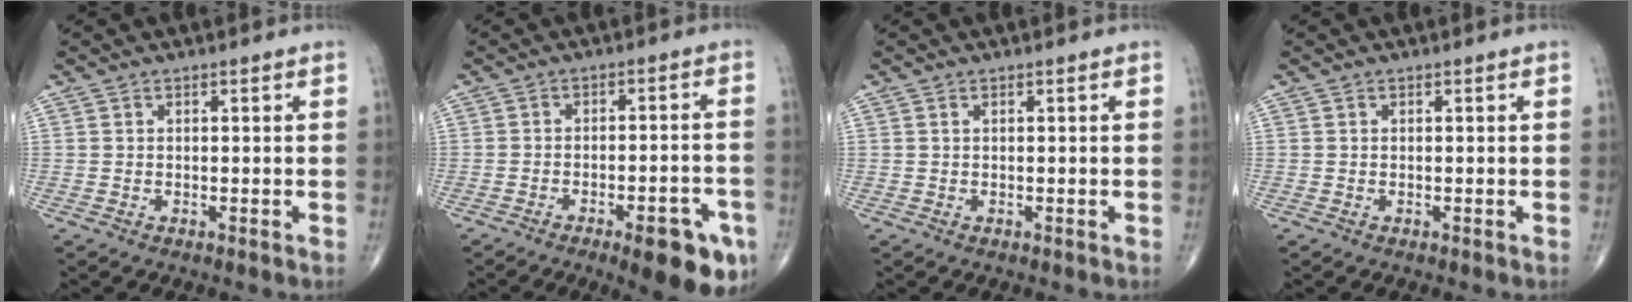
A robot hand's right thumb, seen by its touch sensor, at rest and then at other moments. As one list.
[{"total": 11.9, "force": [-6.3, 3.6, 9.5], "torque": [-0.099, 0.025, -0.079]}, {"total": 0.0}, {"total": 0.0}]